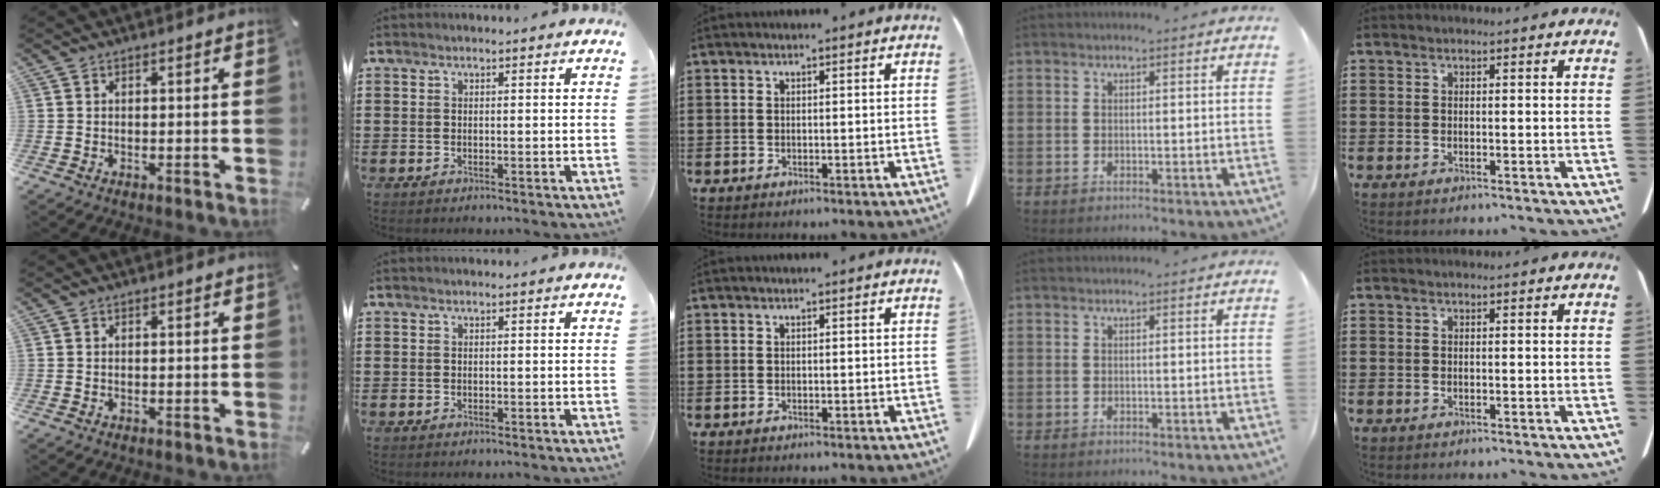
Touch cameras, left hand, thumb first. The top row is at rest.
{}